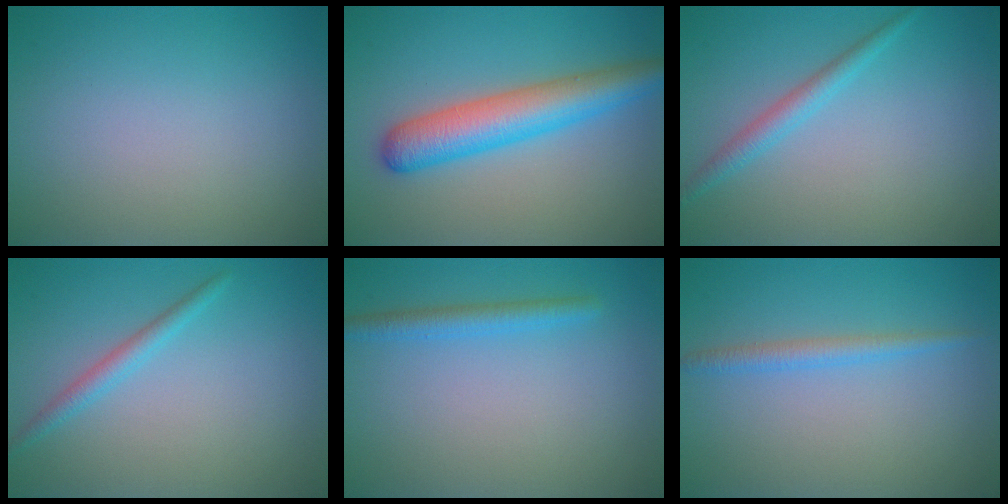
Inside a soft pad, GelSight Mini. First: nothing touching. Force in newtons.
{"total": 6.1, "press": 6.1, "slide": 0.2}
{"total": 1.9, "press": 1.9, "slide": 0.1}
{"total": 1.7, "press": 1.7, "slide": 0.1}
{"total": 2.0, "press": 2.0, "slide": 0.1}
{"total": 1.7, "press": 1.7, "slide": 0.1}